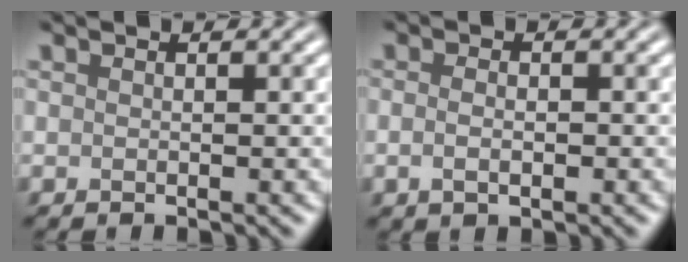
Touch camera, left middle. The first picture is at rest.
{"total": 1.8, "force": [-0.4, 1.0, 1.5], "torque": [-0.026, -0.005, -0.007]}